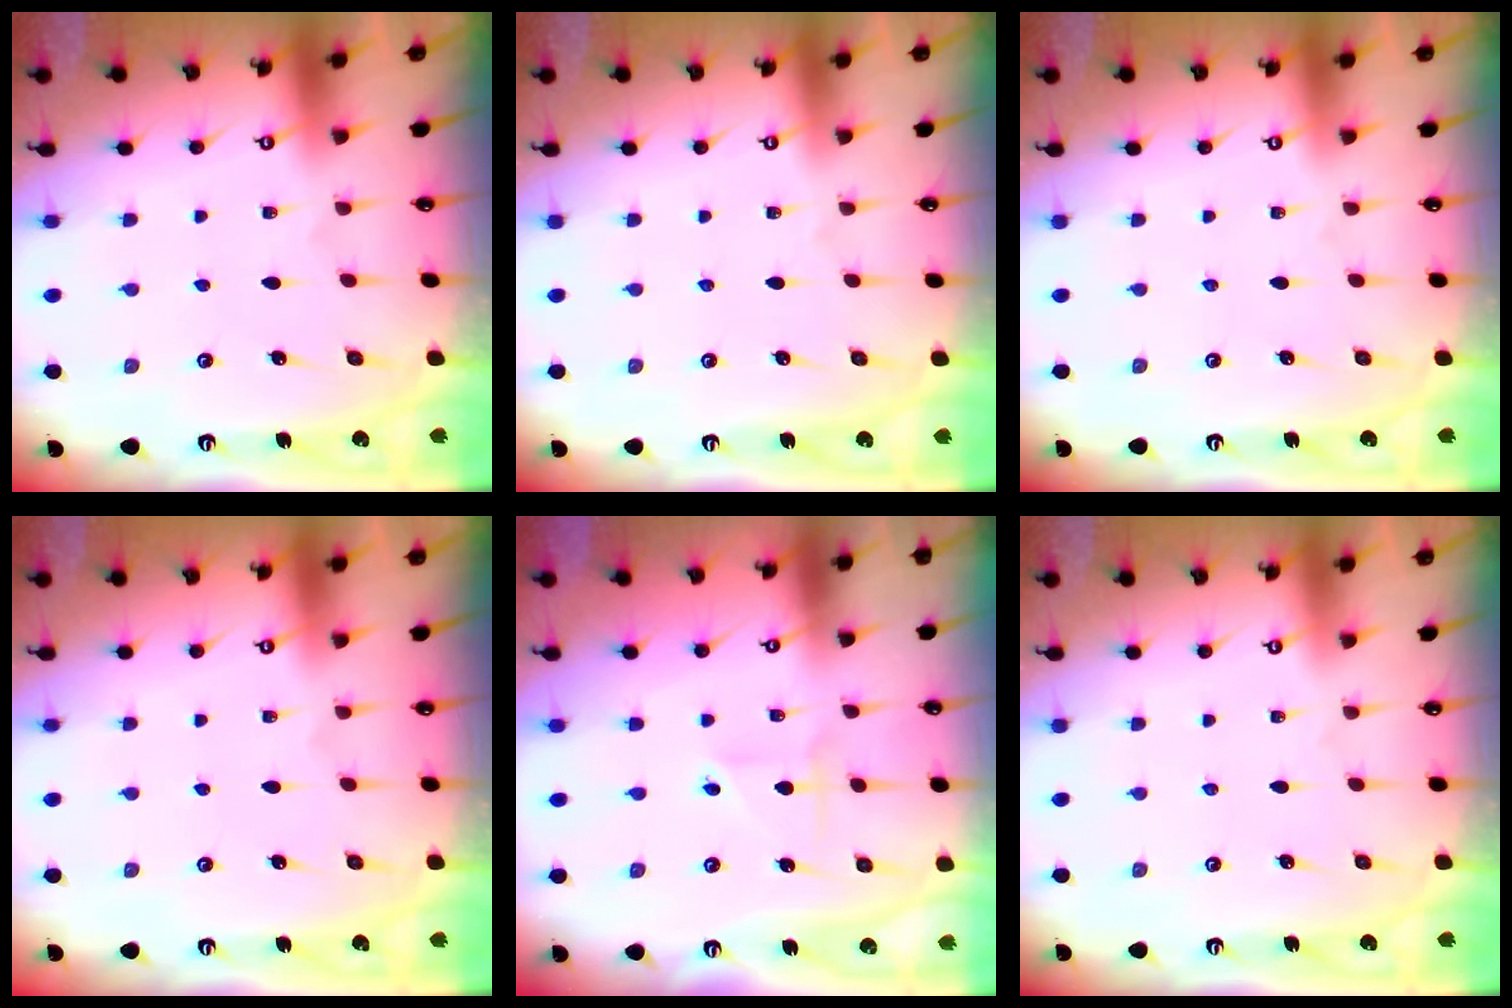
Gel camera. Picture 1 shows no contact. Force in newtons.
{"total": 0.0}
{"total": 0.0}
{"total": 0.0}
{"total": 2.2, "press": 2.2, "slide": 0.1}
{"total": 0.0}